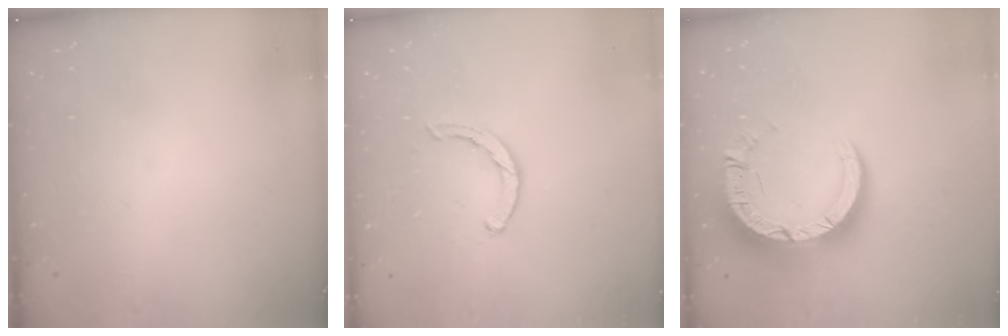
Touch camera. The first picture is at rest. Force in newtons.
{"total": 2.5, "press": 2.5, "slide": 0.4}
{"total": 14.5, "press": 14.4, "slide": 1.4}